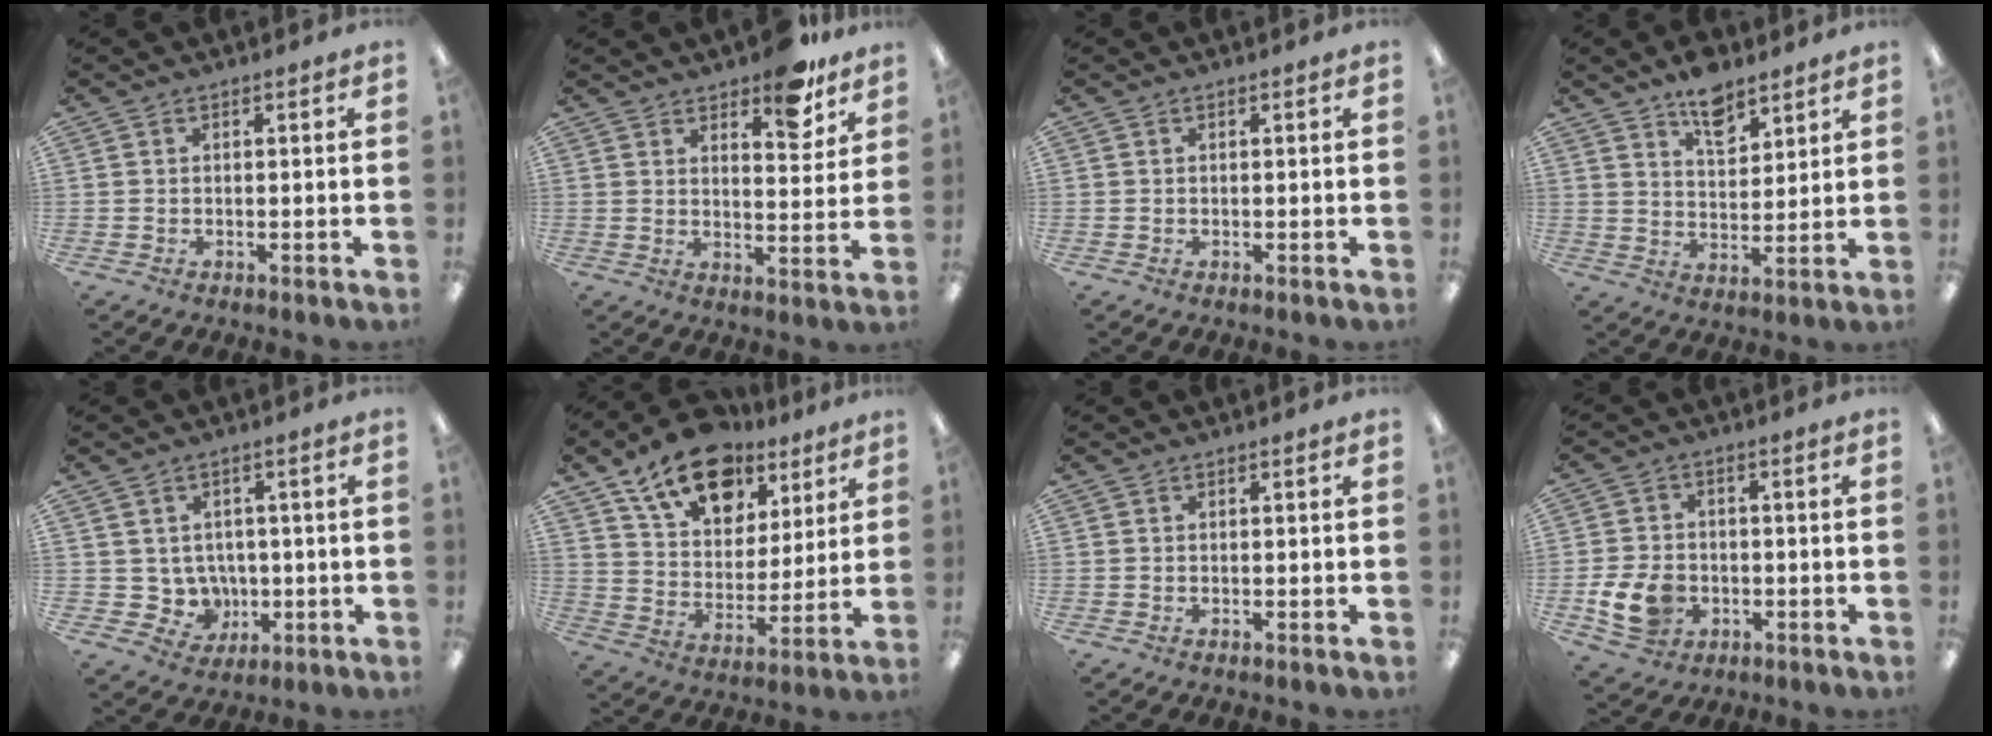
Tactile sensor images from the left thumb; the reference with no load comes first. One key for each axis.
{"total": 9.7, "fx": 7.7, "fy": 3.6, "fz": 4.8, "tx": -0.043, "ty": -0.052, "tz": 0.130}
{"total": 0.0}
{"total": 9.1, "fx": 6.7, "fy": 4.5, "fz": 4.2, "tx": -0.053, "ty": -0.037, "tz": 0.116}
{"total": 5.7, "fx": 1.6, "fy": 5.4, "fz": 0.8, "tx": -0.020, "ty": -0.010, "tz": 0.037}
{"total": 16.7, "fx": 11.3, "fy": 9.9, "fz": 7.4, "tx": -0.122, "ty": -0.061, "tz": 0.203}
{"total": 0.0}
{"total": 8.8, "fx": -2.6, "fy": 6.7, "fz": 5.1, "tx": -0.113, "ty": 0.008, "tz": -0.045}